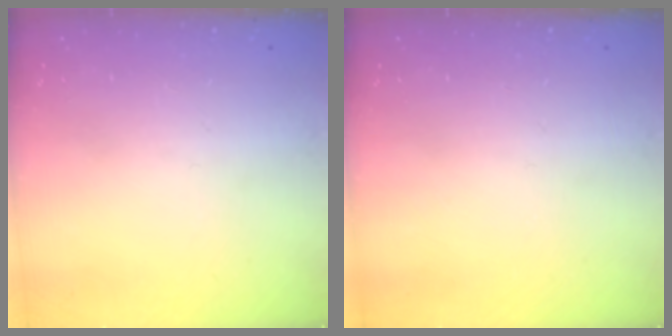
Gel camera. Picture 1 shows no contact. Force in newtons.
{"total": 0.0}